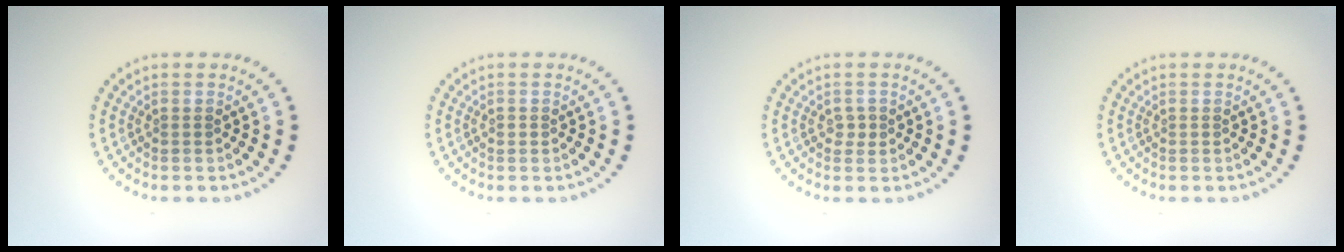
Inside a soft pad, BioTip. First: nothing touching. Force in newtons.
{"total": 0.6, "press": 0.6, "slide": 0.1}
{"total": 1.0, "press": 0.9, "slide": 0.5}
{"total": 0.0}